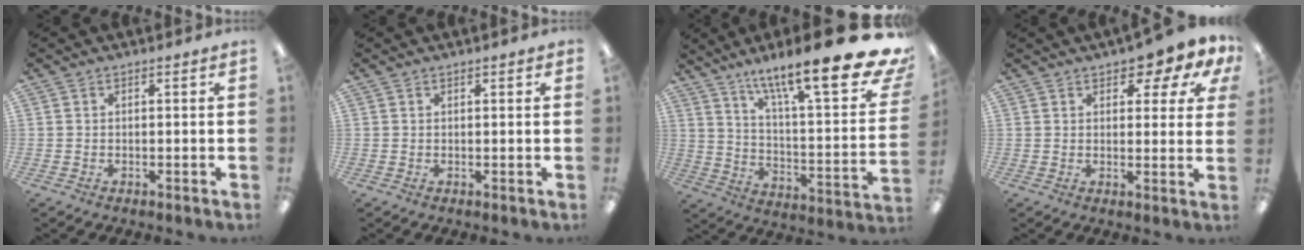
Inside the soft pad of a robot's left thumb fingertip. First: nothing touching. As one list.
[{"total": 0.5, "force": [0.4, 0.0, 0.3], "torque": [0.001, -0.001, 0.005]}, {"total": 23.1, "force": [15.3, 4.2, 16.7], "torque": [-0.245, -0.102, 0.240]}, {"total": 6.1, "force": [4.1, 2.5, 3.8], "torque": [-0.044, -0.024, 0.067]}]